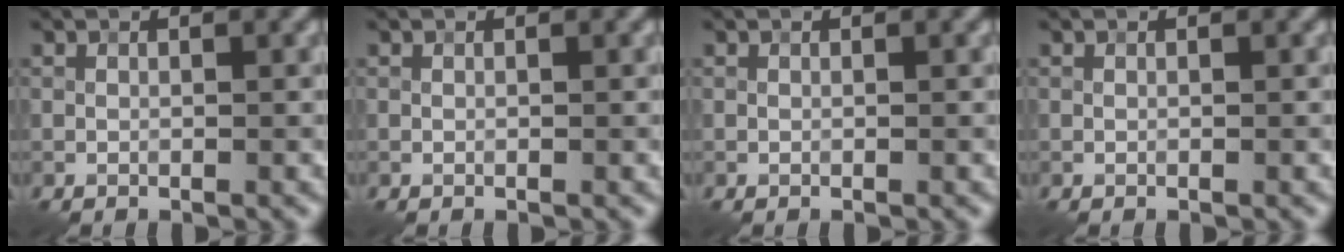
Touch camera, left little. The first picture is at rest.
{"total": 0.0}
{"total": 0.0}
{"total": 0.0}